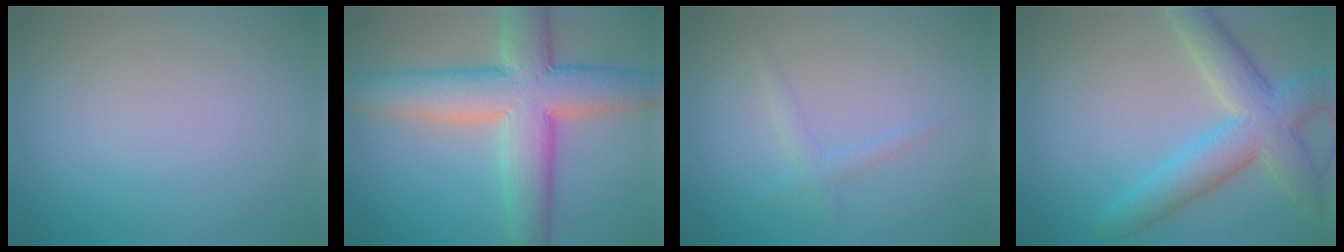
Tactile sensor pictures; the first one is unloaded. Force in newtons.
{"total": 10.1, "press": 10.1, "slide": 0.5}
{"total": 1.3, "press": 1.3, "slide": 0.1}
{"total": 7.0, "press": 7.0, "slide": 0.4}